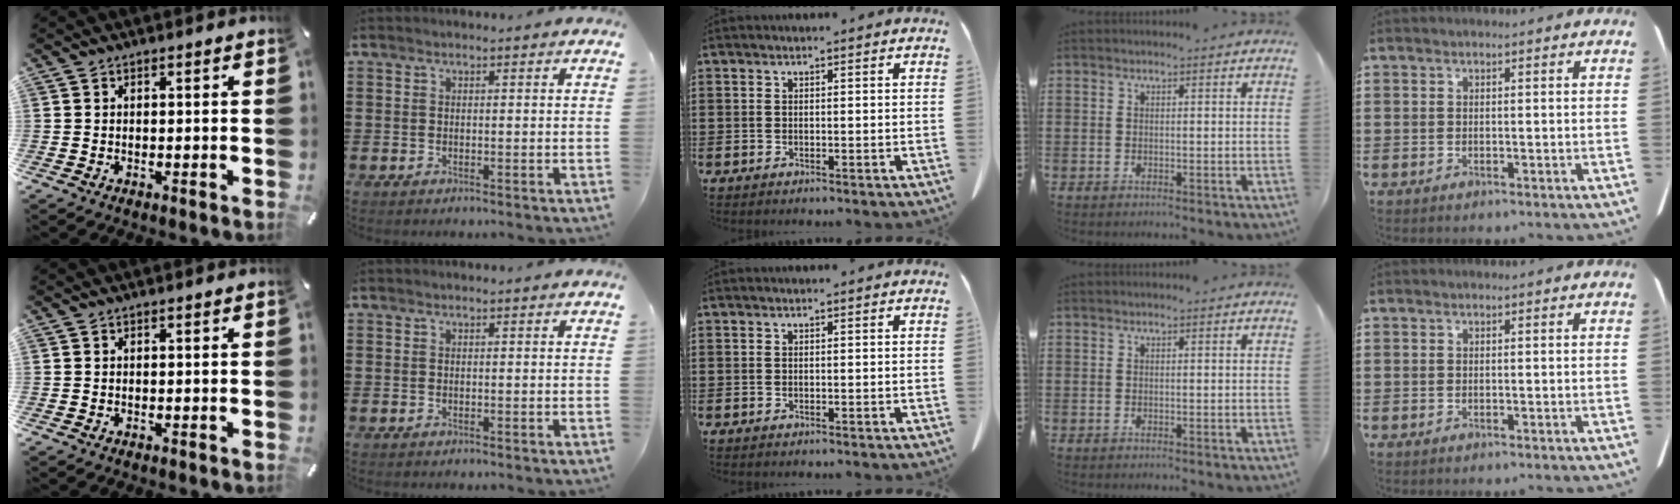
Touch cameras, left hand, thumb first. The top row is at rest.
{}